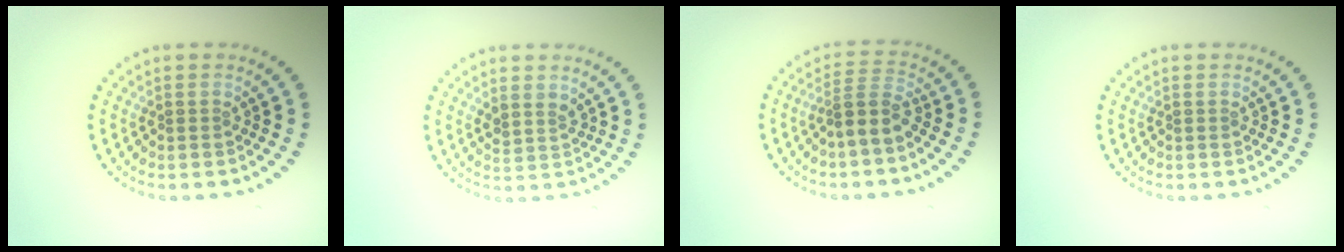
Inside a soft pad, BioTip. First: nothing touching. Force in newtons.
{"total": 1.5, "press": 1.2, "slide": 0.8}
{"total": 2.8, "press": 2.2, "slide": 1.7}
{"total": 0.0}